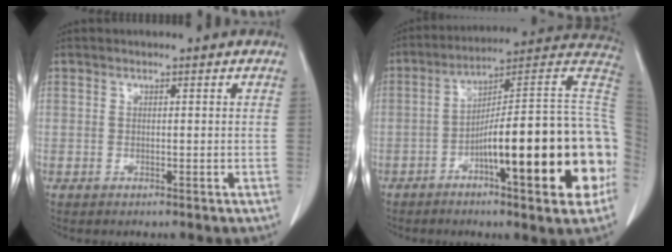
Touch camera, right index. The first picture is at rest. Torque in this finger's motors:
{"motor_torque": [1.58, -0.56, 0.87, 0.18]}